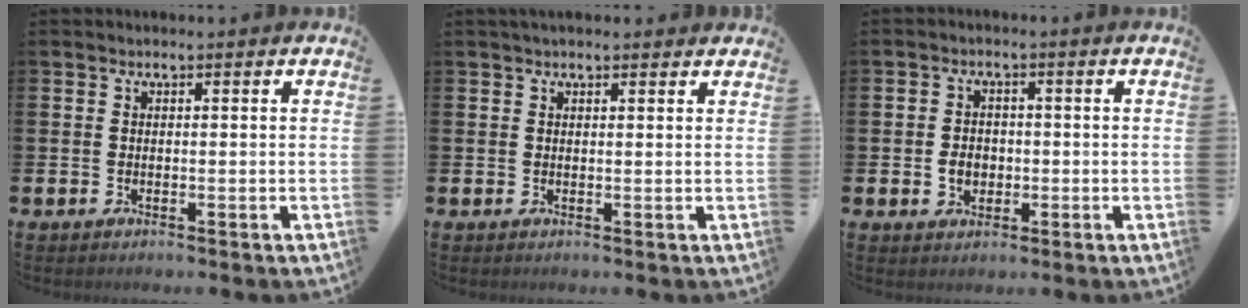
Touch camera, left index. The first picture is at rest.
{"total": 1.4, "force": [1.3, 0.3, 0.5], "torque": [-0.004, 0.001, 0.023]}
{"total": 2.9, "force": [-0.5, 2.3, 1.7], "torque": [-0.017, -0.002, -0.017]}